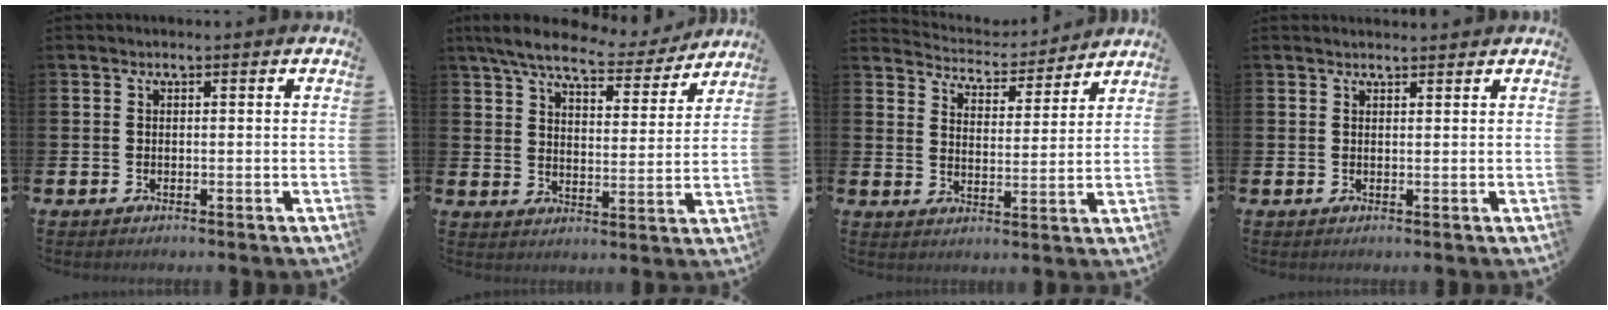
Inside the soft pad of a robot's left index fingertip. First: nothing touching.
{"total": 8.2, "force": [7.2, 2.0, 3.2], "torque": [-0.078, -0.040, 0.123]}
{"total": 4.8, "force": [4.8, 0.9, 0.1], "torque": [-0.019, -0.041, 0.080]}
{"total": 1.2, "force": [1.2, 0.1, 0.1], "torque": [0.010, -0.005, 0.018]}